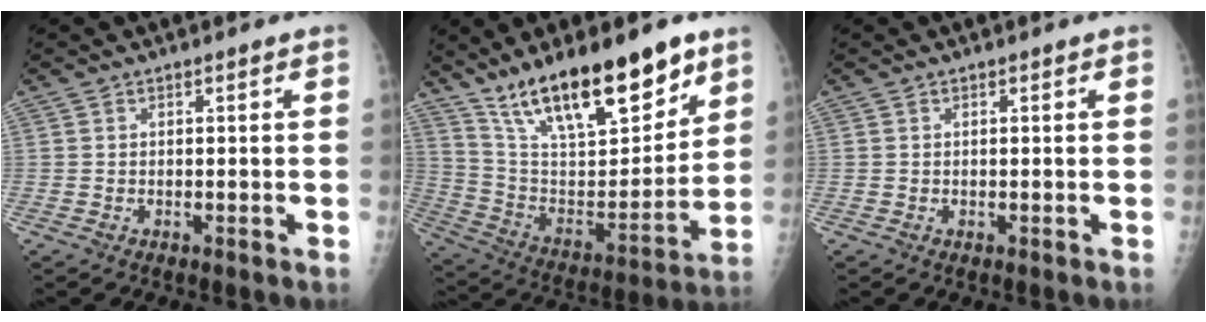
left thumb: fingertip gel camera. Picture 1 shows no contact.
{"total": 24.4, "force": [16.4, 8.2, 16.1], "torque": [-0.229, -0.057, 0.292]}
{"total": 0.0}